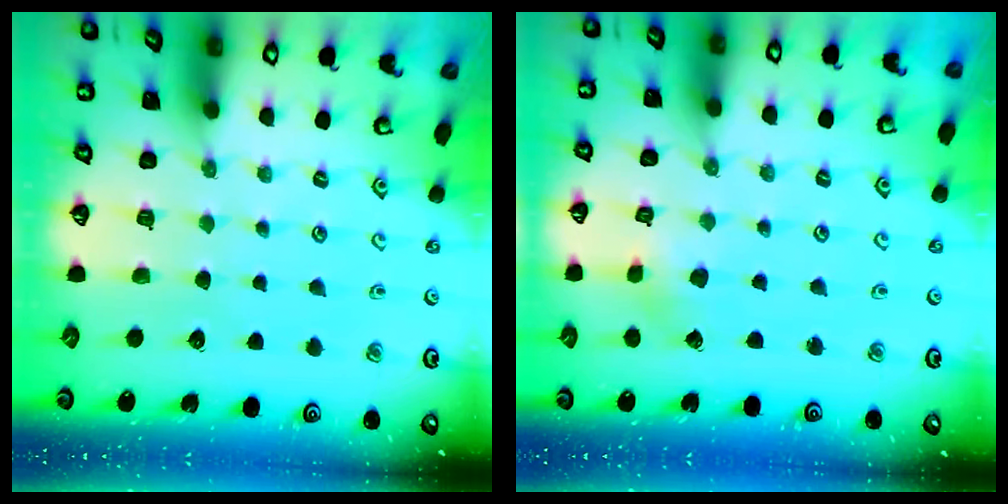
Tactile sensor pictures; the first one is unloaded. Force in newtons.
{"total": 2.4, "press": 2.4, "slide": 0.3}